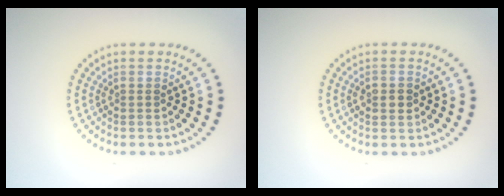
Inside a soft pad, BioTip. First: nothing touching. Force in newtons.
{"total": 2.0, "press": 2.0, "slide": 0.1}